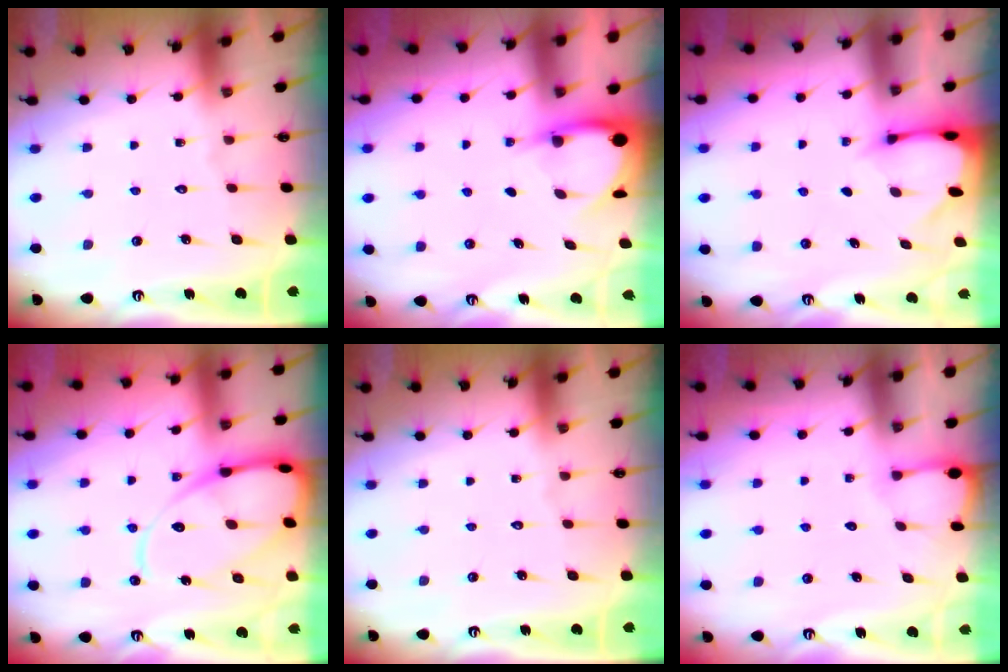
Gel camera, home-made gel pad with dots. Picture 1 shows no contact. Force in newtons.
{"total": 3.9, "press": 3.9, "slide": 0.3}
{"total": 2.0, "press": 2.0, "slide": 0.1}
{"total": 15.5, "press": 15.4, "slide": 1.6}
{"total": 0.0}
{"total": 2.7, "press": 2.7, "slide": 0.3}